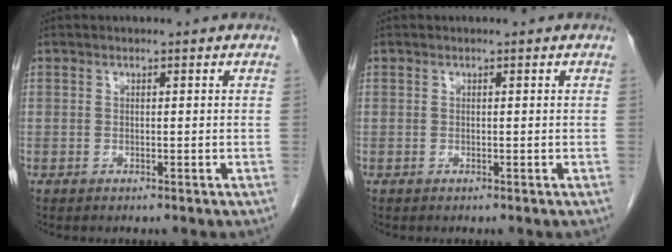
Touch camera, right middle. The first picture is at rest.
{"total": 0.0}